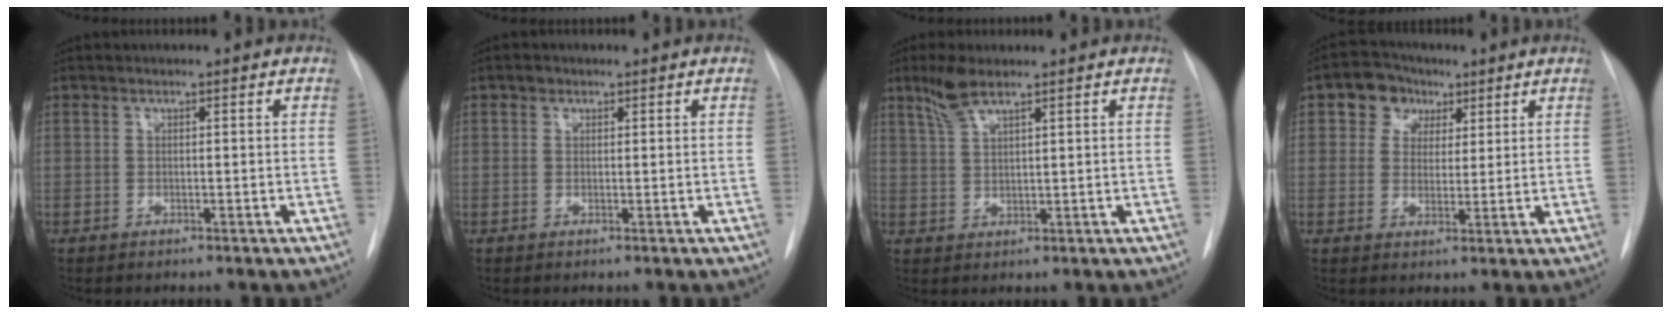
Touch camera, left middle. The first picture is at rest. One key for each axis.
{"total": 1.0, "fx": 0.6, "fy": 0.8, "fz": 0.2, "tx": 0.002, "ty": 0.002, "tz": 0.005}
{"total": 4.5, "fx": 3.4, "fy": 0.7, "fz": 2.9, "tx": -0.066, "ty": 0.007, "tz": 0.070}
{"total": 5.8, "fx": 2.7, "fy": 4.8, "fz": 1.8, "tx": -0.031, "ty": 0.023, "tz": 0.047}